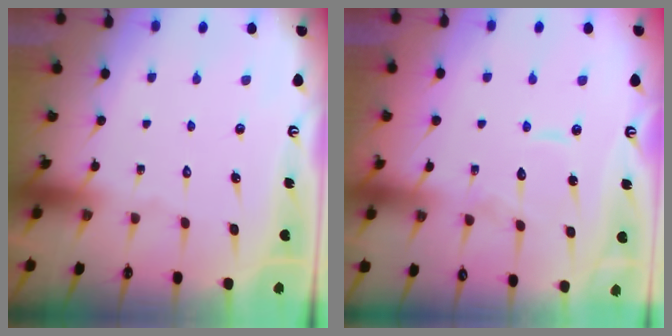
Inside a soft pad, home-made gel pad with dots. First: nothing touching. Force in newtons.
{"total": 7.7, "press": 7.7, "slide": 0.4}